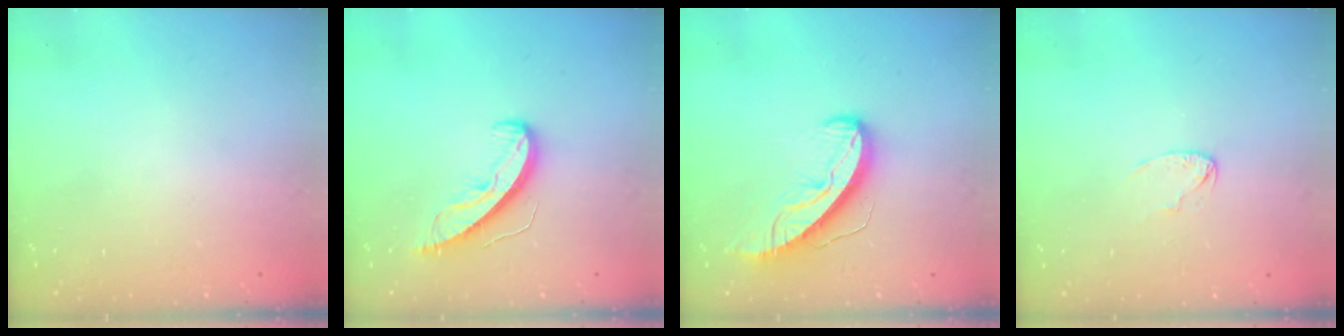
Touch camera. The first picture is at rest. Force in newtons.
{"total": 10.4, "press": 10.4, "slide": 0.6}
{"total": 10.9, "press": 10.9, "slide": 1.3}
{"total": 2.5, "press": 2.5, "slide": 0.2}